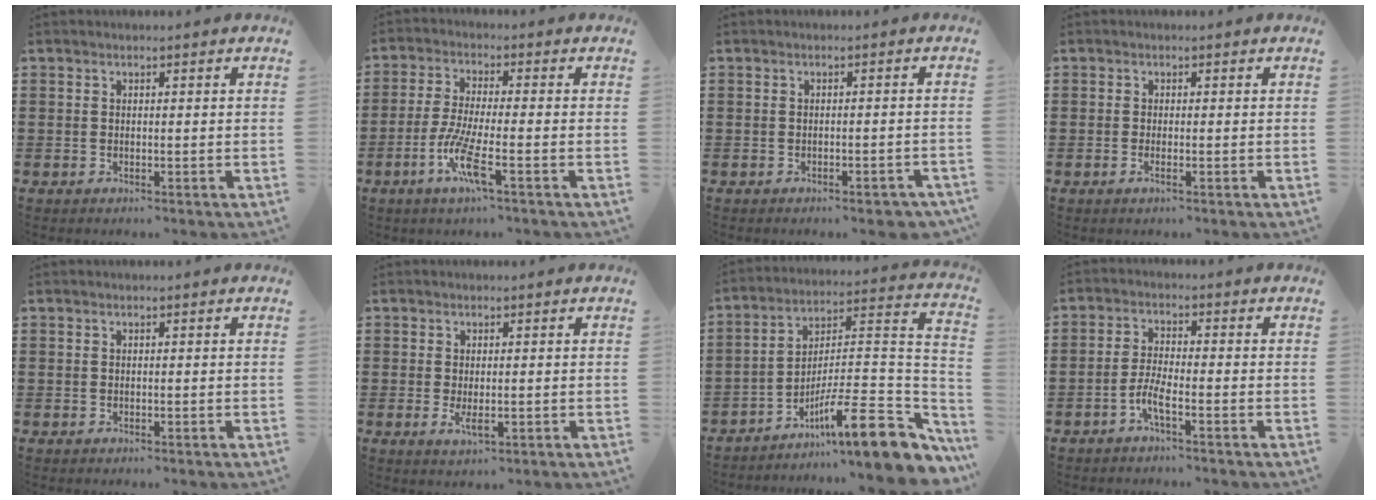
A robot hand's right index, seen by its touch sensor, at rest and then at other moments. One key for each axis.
{"total": 7.3, "fx": -3.2, "fy": 0.9, "fz": 6.5, "tx": -0.147, "ty": -0.017, "tz": -0.064}
{"total": 1.7, "fx": -1.3, "fy": 0.2, "fz": 1.1, "tx": -0.018, "ty": 0.002, "tz": -0.023}
{"total": 0.9, "fx": -0.3, "fy": 0.1, "fz": 0.8, "tx": -0.015, "ty": -0.004, "tz": -0.006}
{"total": 0.0}
{"total": 2.5, "fx": -0.1, "fy": 0.8, "fz": 2.4, "tx": -0.051, "ty": -0.006, "tz": -0.004}
{"total": 13.2, "fx": -8.2, "fy": 2.6, "fz": 10.0, "tx": -0.150, "ty": 0.004, "tz": -0.149}
{"total": 3.8, "fx": -2.3, "fy": 0.3, "fz": 3.1, "tx": -0.076, "ty": -0.009, "tz": -0.048}